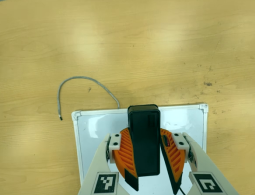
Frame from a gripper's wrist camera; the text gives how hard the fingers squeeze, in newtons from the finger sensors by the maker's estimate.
{"total": 10.2, "left": 10.1, "right": 10.4}